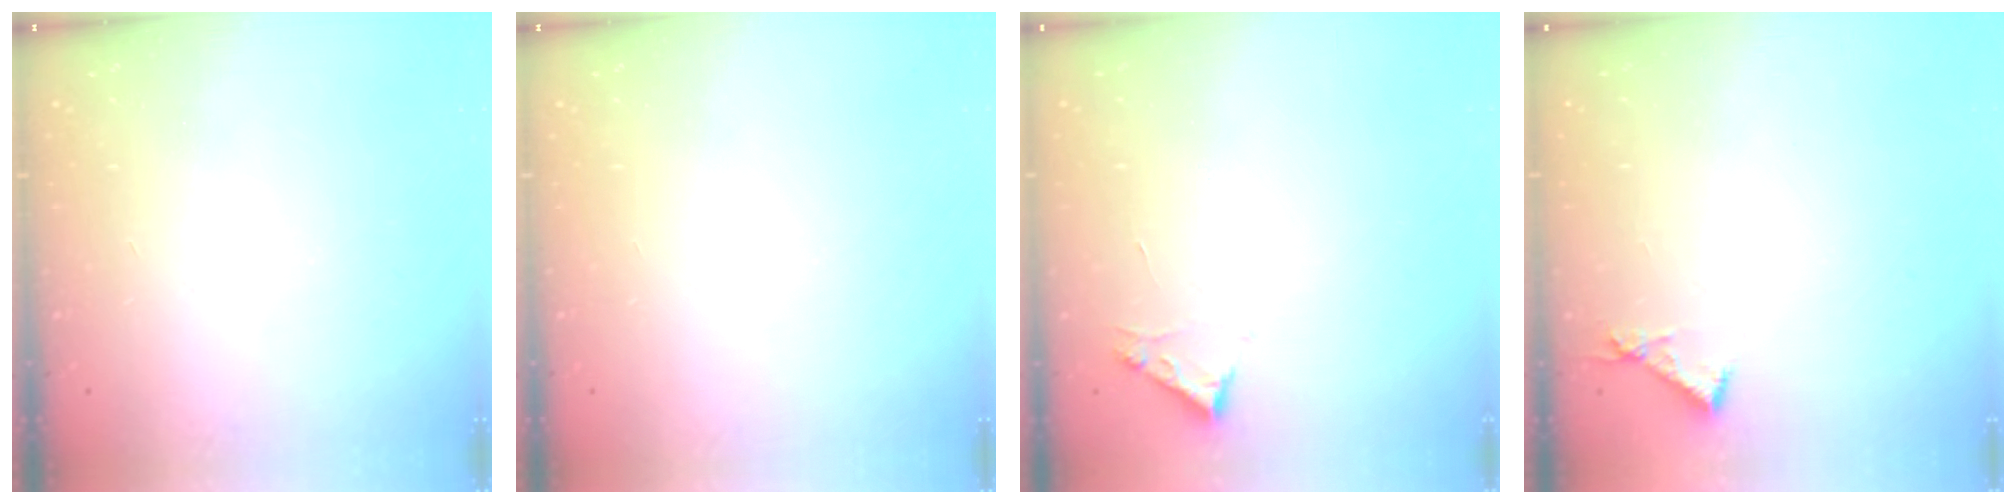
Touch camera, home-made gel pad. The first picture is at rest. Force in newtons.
{"total": 0.0}
{"total": 2.7, "press": 2.7, "slide": 0.3}
{"total": 4.2, "press": 4.2, "slide": 0.4}